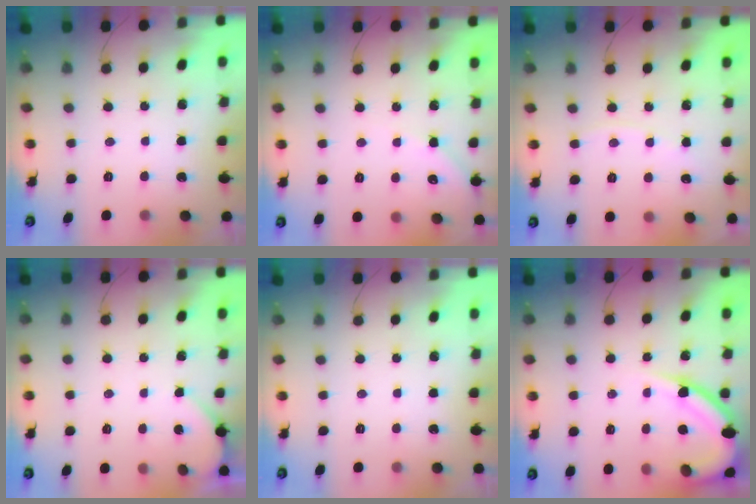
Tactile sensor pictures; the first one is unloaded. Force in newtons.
{"total": 3.0, "press": 3.0, "slide": 0.6}
{"total": 2.0, "press": 2.0, "slide": 0.4}
{"total": 1.9, "press": 1.9, "slide": 0.3}
{"total": 0.0}
{"total": 10.7, "press": 10.7, "slide": 0.5}